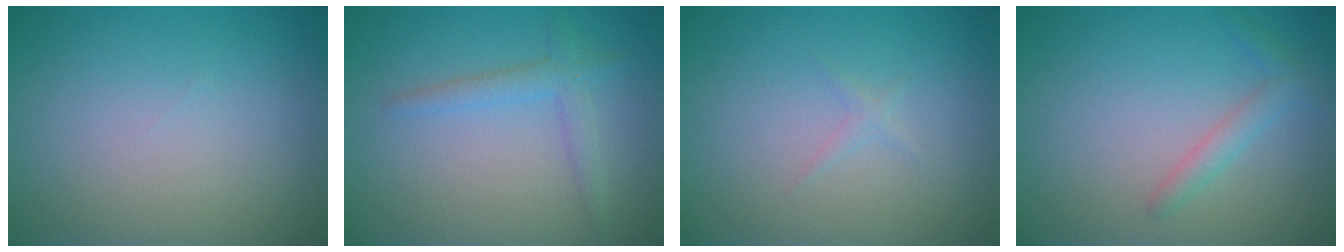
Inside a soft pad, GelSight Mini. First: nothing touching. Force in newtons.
{"total": 3.0, "press": 3.0, "slide": 0.2}
{"total": 0.6, "press": 0.6, "slide": 0.1}
{"total": 1.6, "press": 1.6, "slide": 0.1}